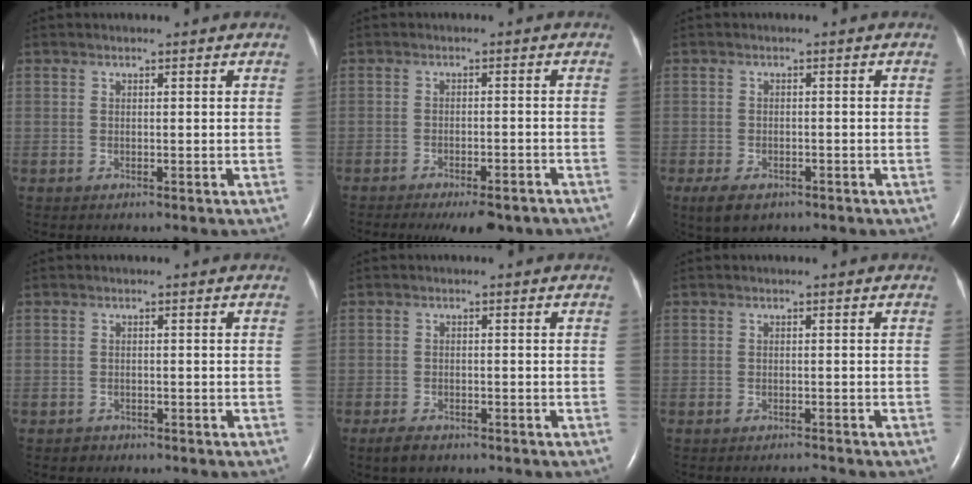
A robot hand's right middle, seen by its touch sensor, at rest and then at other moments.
{"total": 9.1, "force": [-7.3, 2.6, 4.8], "torque": [-0.055, -0.005, -0.095]}
{"total": 4.1, "force": [-2.6, 2.1, 2.3], "torque": [-0.048, -0.006, -0.037]}
{"total": 1.1, "force": [-0.8, 0.7, -0.2], "torque": [0.001, 0.004, -0.015]}
{"total": 2.6, "force": [-1.9, 1.1, 1.3], "torque": [-0.030, -0.002, -0.029]}
{"total": 1.1, "force": [-1.1, -0.2, 0.0], "torque": [-0.005, -0.006, -0.013]}